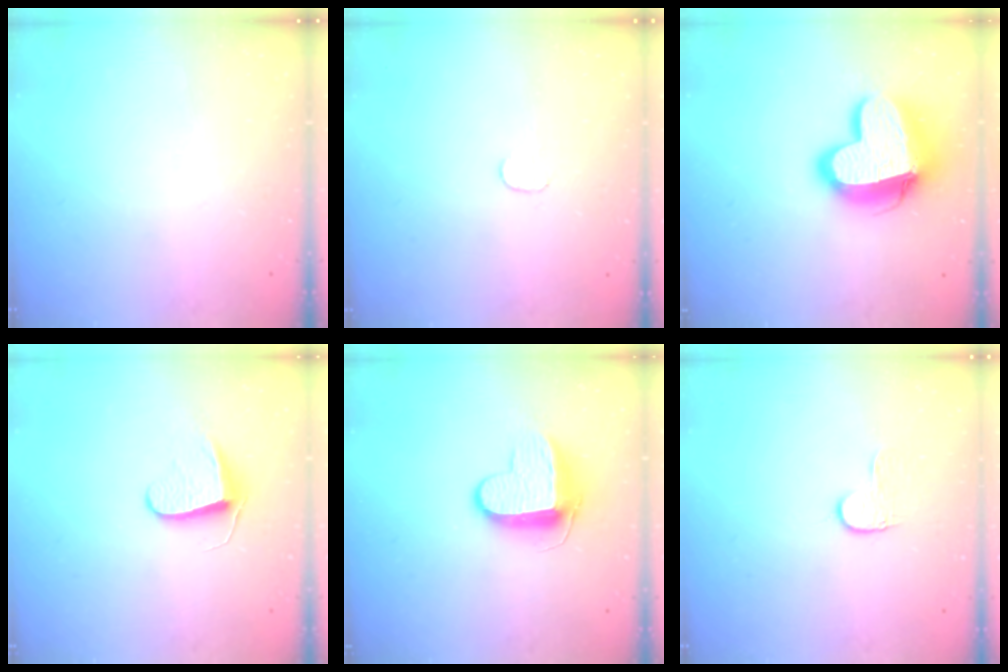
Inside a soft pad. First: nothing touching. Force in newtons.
{"total": 3.1, "press": 3.1, "slide": 0.3}
{"total": 17.7, "press": 17.6, "slide": 1.5}
{"total": 7.3, "press": 7.2, "slide": 0.6}
{"total": 9.9, "press": 9.9, "slide": 0.7}
{"total": 5.8, "press": 5.8, "slide": 0.5}